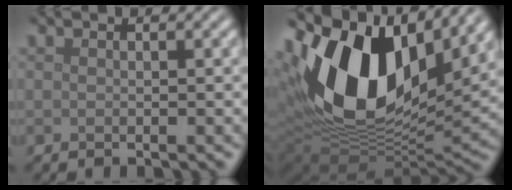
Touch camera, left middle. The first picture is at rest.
{"total": 17.2, "force": [5.5, 9.9, 12.9], "torque": [-0.261, 0.008, 0.090]}